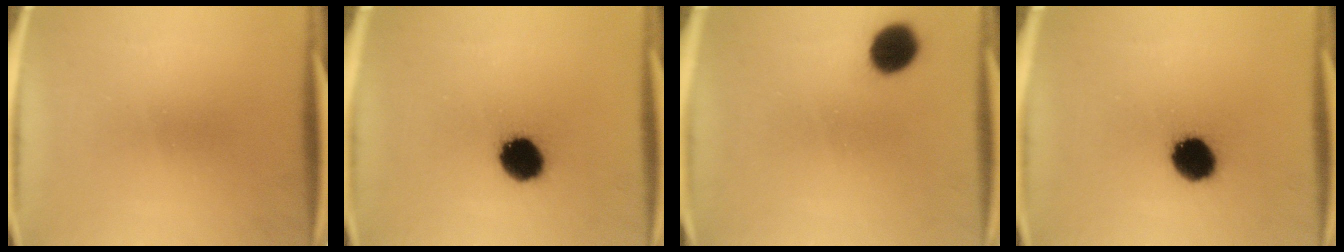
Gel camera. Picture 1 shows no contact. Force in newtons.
{"total": 10.8}
{"total": 7.8}
{"total": 10.8}